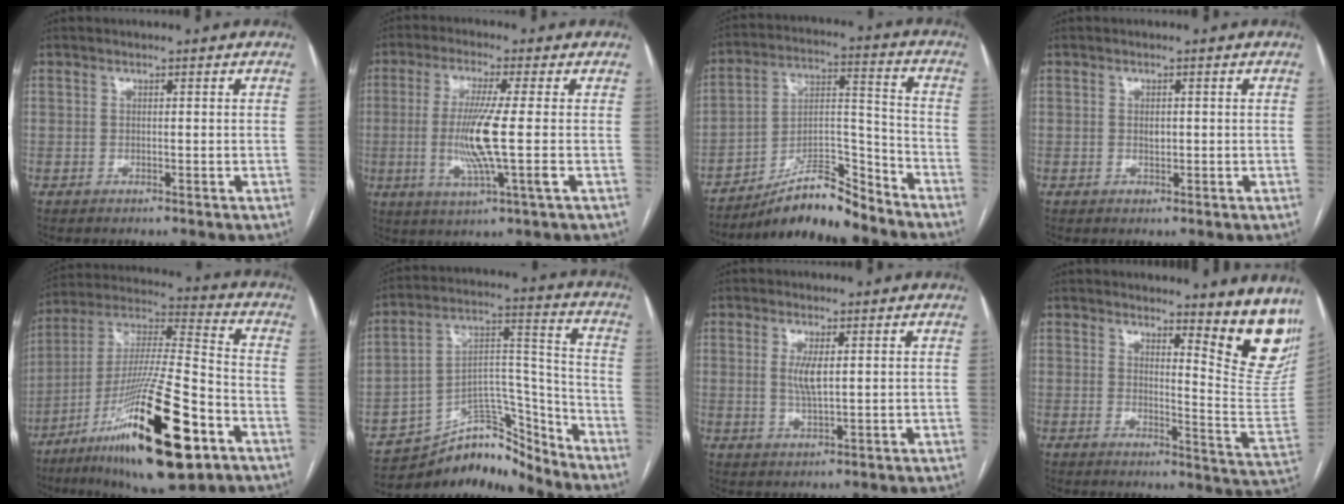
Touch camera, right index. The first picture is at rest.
{"total": 9.6, "force": [-1.0, -0.7, 9.5], "torque": [-0.198, -0.017, -0.021]}
{"total": 11.8, "force": [-10.6, 1.8, 4.7], "torque": [-0.076, 0.028, -0.186]}
{"total": 1.2, "force": [-0.1, 0.8, 0.9], "torque": [-0.015, 0.001, 0.001]}
{"total": 25.0, "force": [-12.2, 4.0, 21.5], "torque": [-0.376, -0.039, -0.203]}
{"total": 12.7, "force": [-11.8, 3.9, 2.3], "torque": [-0.027, 0.069, -0.202]}
{"total": 3.6, "force": [0.7, 0.9, 3.4], "torque": [-0.073, -0.002, 0.017]}
{"total": 13.3, "force": [12.1, 1.3, 5.4], "torque": [-0.044, -0.104, 0.125]}